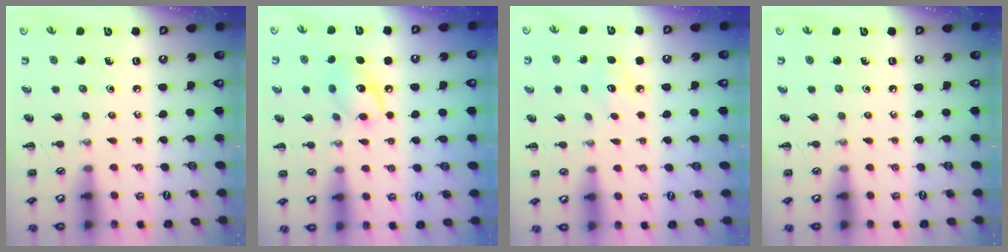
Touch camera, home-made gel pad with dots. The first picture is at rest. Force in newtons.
{"total": 10.3, "press": 10.3, "slide": 0.8}
{"total": 7.3, "press": 7.0, "slide": 2.0}
{"total": 0.0}